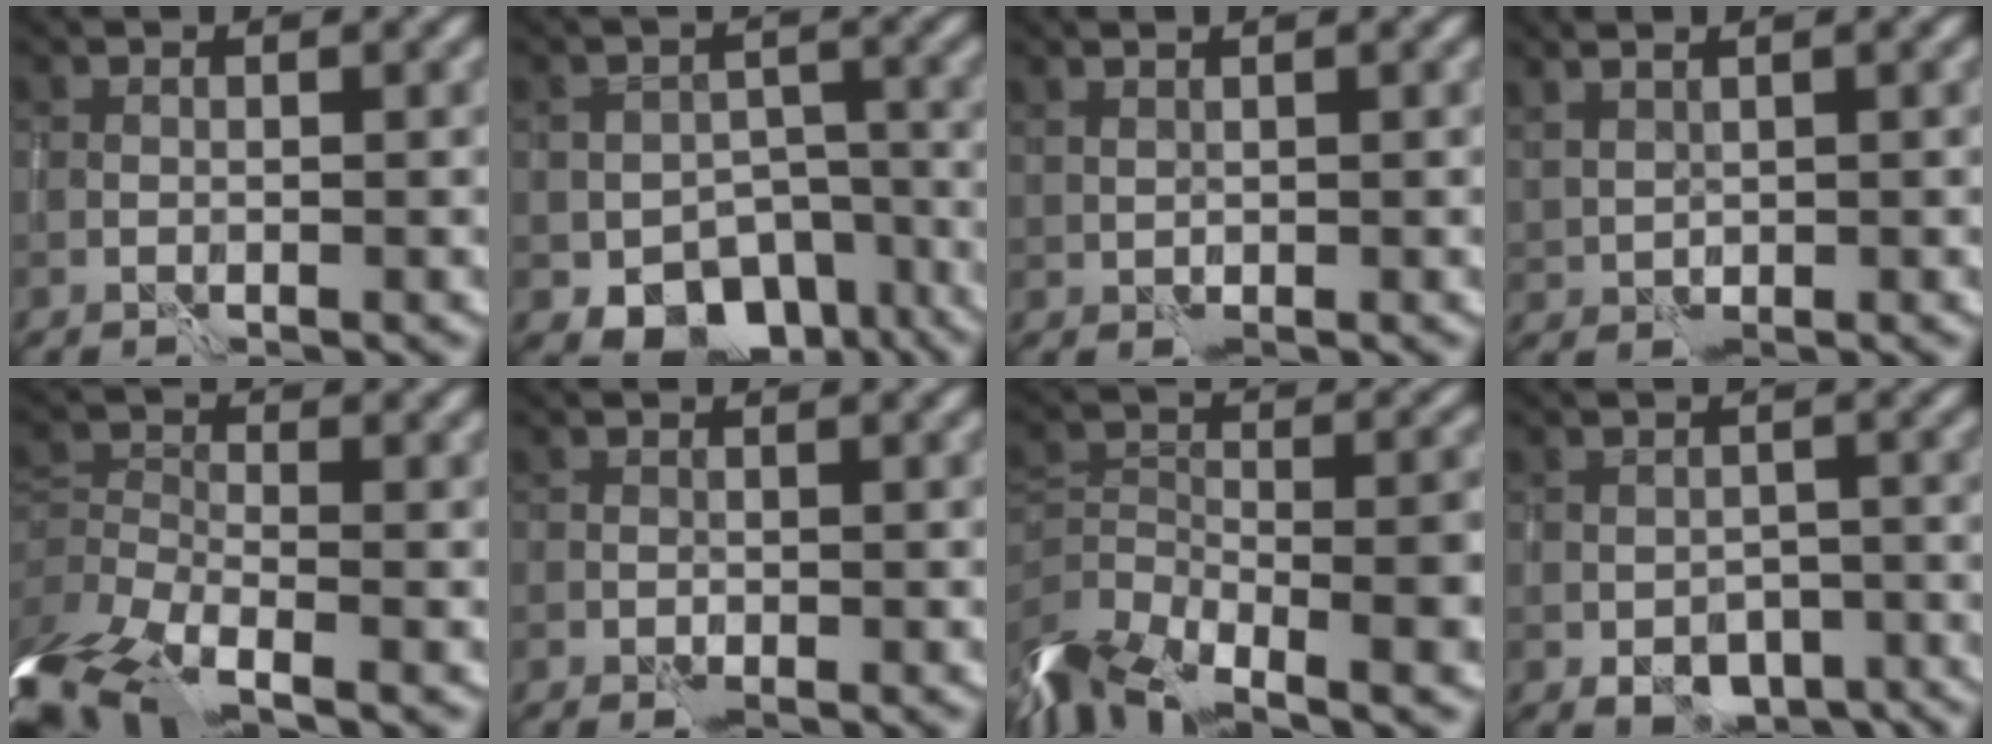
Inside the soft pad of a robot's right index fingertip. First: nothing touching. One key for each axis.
{"total": 8.8, "fx": -5.7, "fy": 5.7, "fz": 3.6, "tx": -0.031, "ty": -0.014, "tz": -0.074}
{"total": 0.9, "fx": 0.8, "fy": 0.2, "fz": 0.3, "tx": -0.004, "ty": -0.001, "tz": 0.018}
{"total": 1.7, "fx": 1.6, "fy": 0.4, "fz": 0.6, "tx": -0.013, "ty": 0.000, "tz": 0.038}
{"total": 8.5, "fx": -5.7, "fy": 4.0, "fz": 5.0, "tx": -0.086, "ty": -0.010, "tz": -0.091}
{"total": 0.6, "fx": -0.4, "fy": 0.4, "fz": 0.1, "tx": 0.003, "ty": 0.000, "tz": -0.009}
{"total": 11.5, "fx": -6.9, "fy": 5.2, "fz": 7.6, "tx": -0.152, "ty": 0.020, "tz": -0.115}
{"total": 5.7, "fx": -3.6, "fy": 3.6, "fz": 2.7, "tx": -0.026, "ty": -0.013, "tz": -0.039}